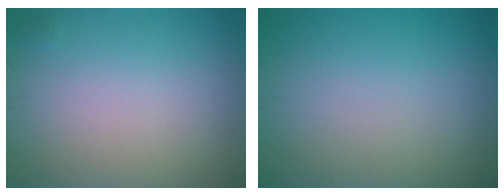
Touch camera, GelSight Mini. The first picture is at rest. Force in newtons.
{"total": 0.0}